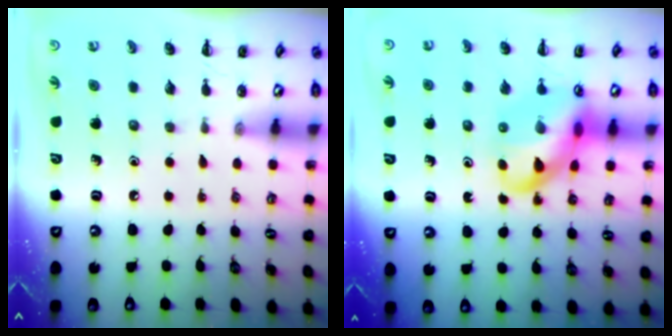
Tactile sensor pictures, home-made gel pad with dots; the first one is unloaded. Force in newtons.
{"total": 14.8, "press": 14.5, "slide": 3.1}